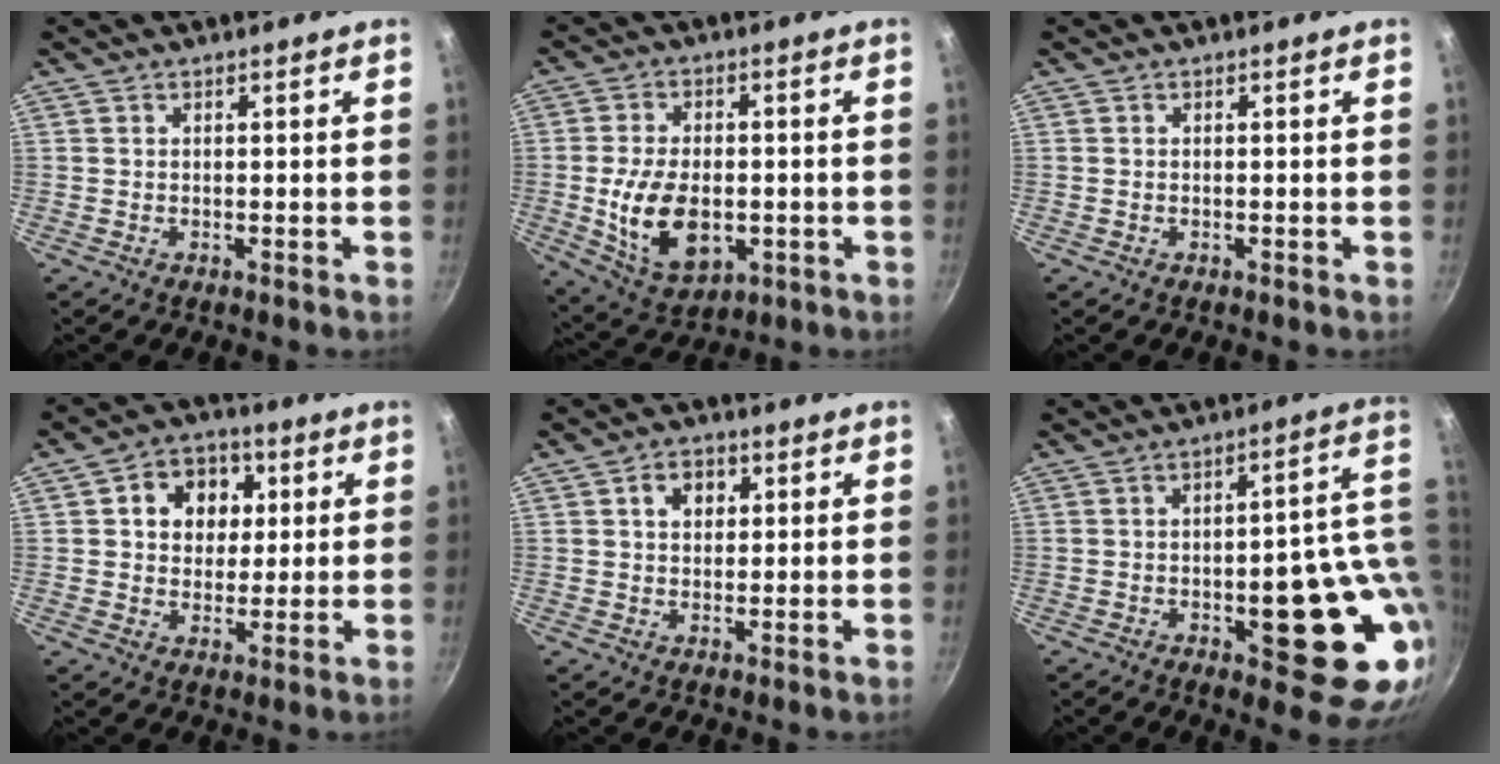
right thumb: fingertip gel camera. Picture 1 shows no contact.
{"total": 14.0, "force": [-2.3, 8.5, 10.8], "torque": [-0.181, -0.001, -0.026]}
{"total": 0.0}
{"total": 10.2, "force": [2.7, 8.4, 5.2], "torque": [-0.044, 0.001, 0.031]}
{"total": 4.8, "force": [1.4, 3.7, 2.7], "torque": [-0.021, 0.005, 0.019]}
{"total": 18.6, "force": [-1.0, 7.8, 16.9], "torque": [-0.160, -0.001, -0.010]}